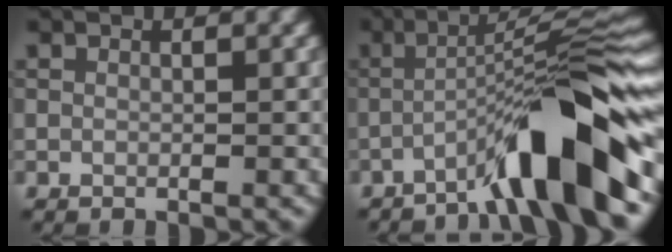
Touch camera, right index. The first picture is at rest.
{"total": 9.2, "force": [-4.9, 0.7, 7.8], "torque": [-0.112, 0.026, -0.089]}